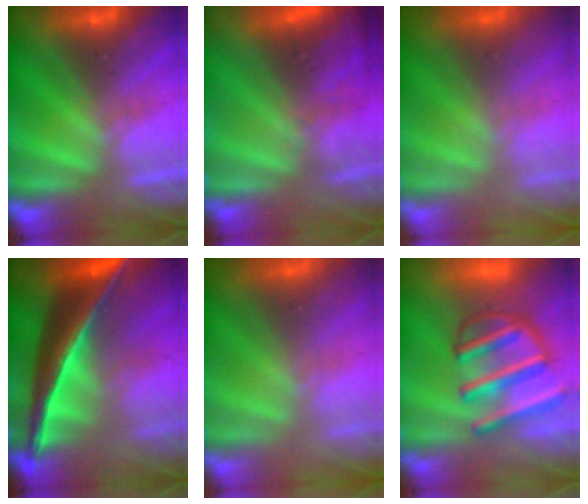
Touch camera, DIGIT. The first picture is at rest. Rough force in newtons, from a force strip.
{"total": 3.3}
{"total": 7.9}
{"total": 7.6}
{"total": 7.9}
{"total": 6.5}